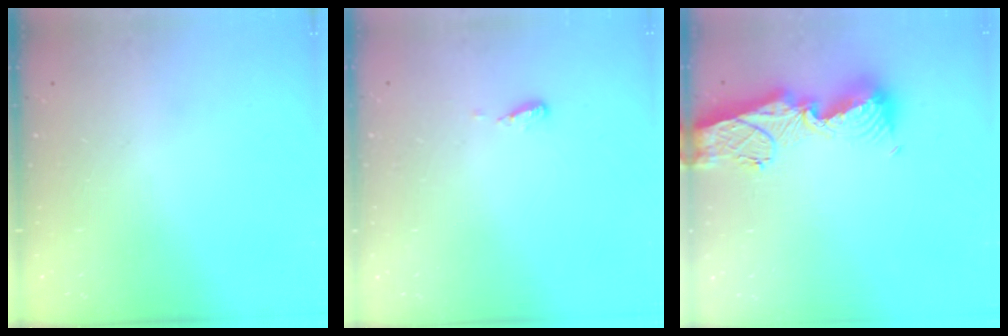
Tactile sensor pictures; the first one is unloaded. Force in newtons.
{"total": 4.7, "press": 4.7, "slide": 0.6}
{"total": 13.4, "press": 13.3, "slide": 1.6}